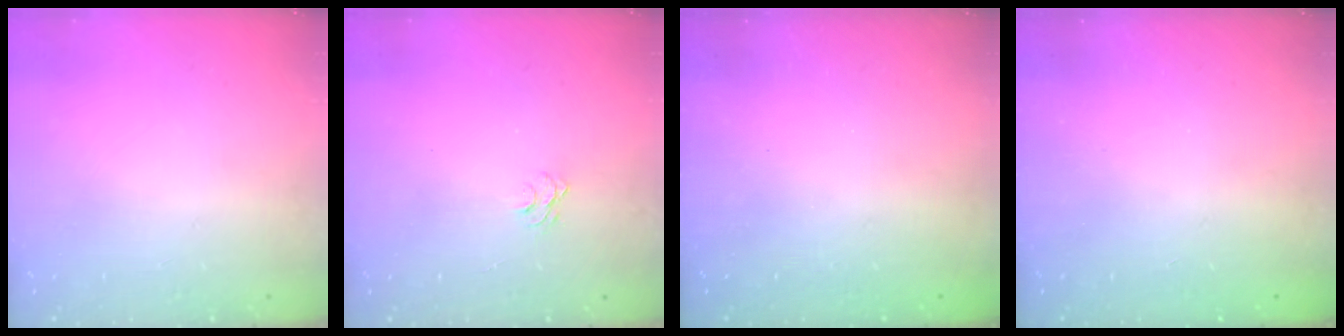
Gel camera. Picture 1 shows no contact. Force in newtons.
{"total": 3.5, "press": 3.5, "slide": 0.3}
{"total": 2.4, "press": 2.3, "slide": 0.8}
{"total": 2.3, "press": 2.2, "slide": 0.7}